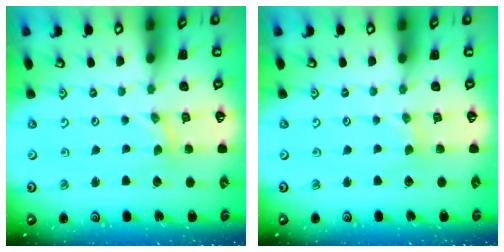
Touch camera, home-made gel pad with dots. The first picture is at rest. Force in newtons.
{"total": 0.0}